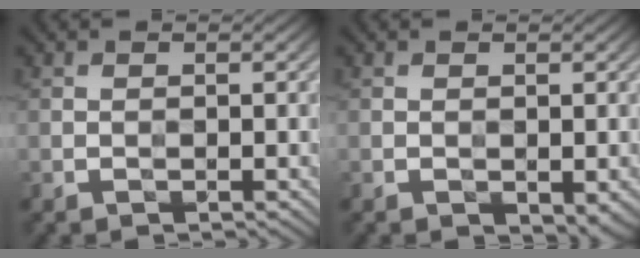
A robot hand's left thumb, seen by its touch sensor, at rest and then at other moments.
{"total": 1.8, "force": [-0.7, 1.0, 1.3], "torque": [-0.024, -0.010, -0.008]}